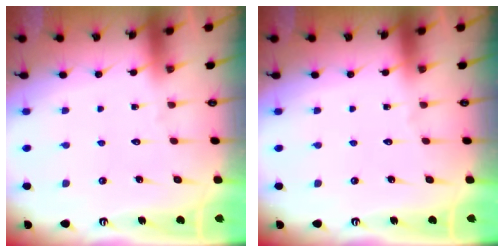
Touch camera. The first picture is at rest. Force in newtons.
{"total": 0.0}